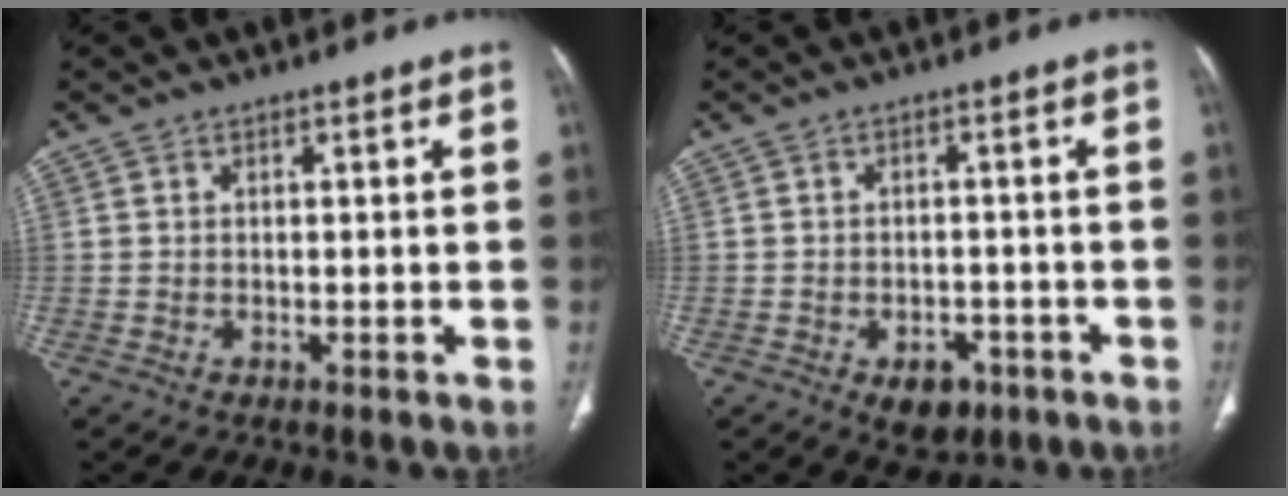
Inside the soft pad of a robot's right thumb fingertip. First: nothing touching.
{"total": 5.6, "force": [-2.9, 3.7, 3.1], "torque": [-0.025, 0.013, -0.033]}